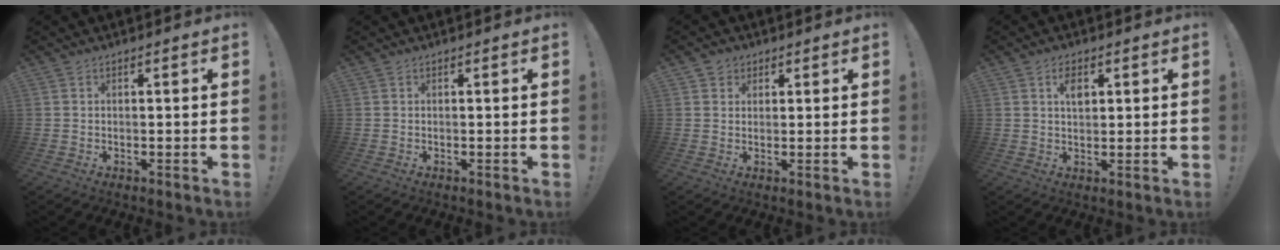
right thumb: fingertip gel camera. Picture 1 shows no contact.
{"total": 0.0}
{"total": 2.9, "force": [1.5, 2.5, 0.4], "torque": [0.002, -0.004, 0.027]}
{"total": 4.0, "force": [1.7, 2.3, 2.8], "torque": [-0.039, -0.003, 0.026]}